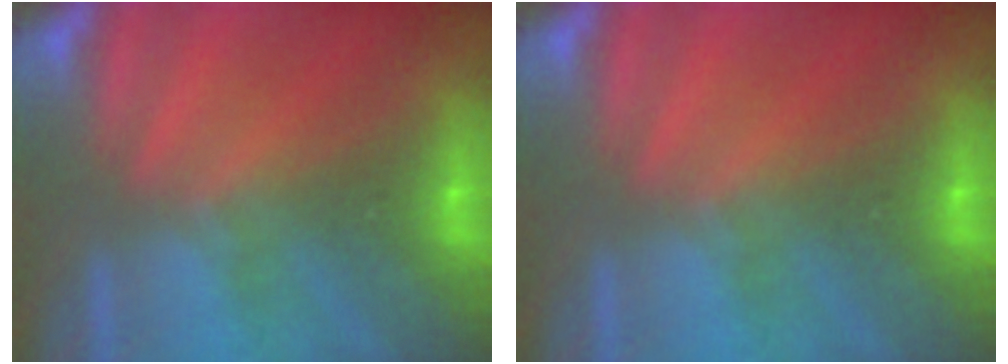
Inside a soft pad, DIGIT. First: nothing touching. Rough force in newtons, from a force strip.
{"total": 0.0}